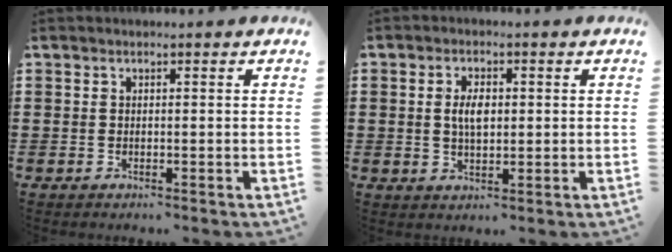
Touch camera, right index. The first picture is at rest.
{"total": 4.0, "force": [0.4, 1.9, 3.4], "torque": [-0.061, 0.005, 0.003]}